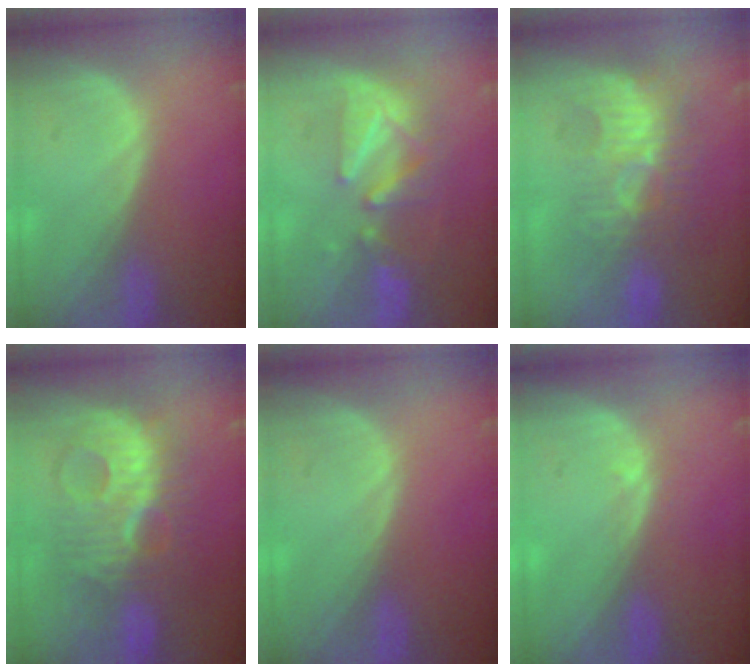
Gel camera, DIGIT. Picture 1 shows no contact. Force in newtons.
{"total": 8.2, "press": 7.5, "slide": 3.4}
{"total": 9.1, "press": 8.2, "slide": 3.9}
{"total": 10.1, "press": 10.1, "slide": 0.3}
{"total": 0.0}
{"total": 0.8, "press": 0.6, "slide": 0.6}